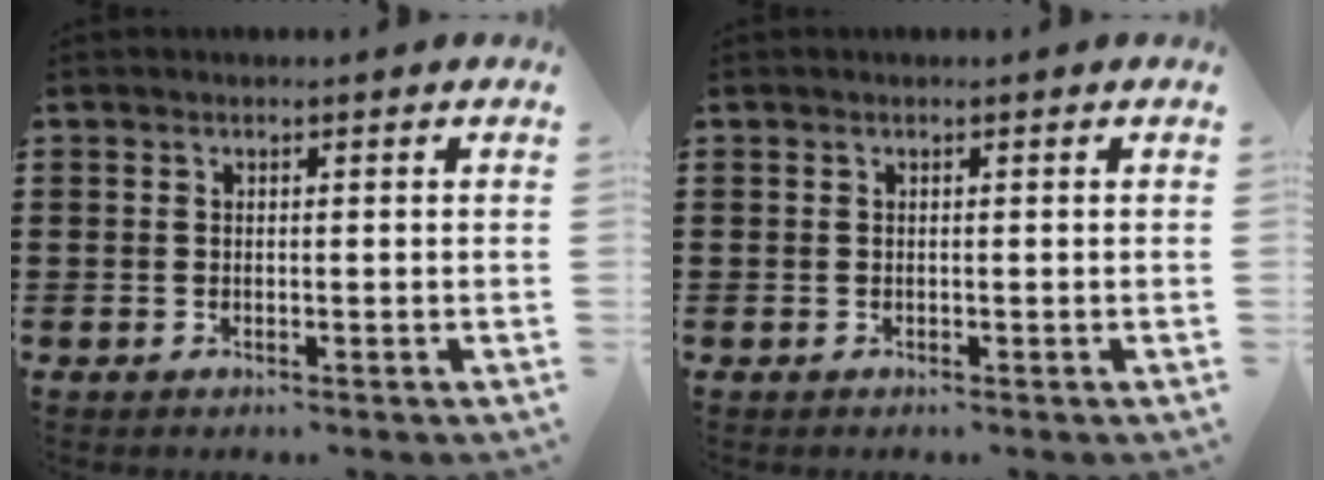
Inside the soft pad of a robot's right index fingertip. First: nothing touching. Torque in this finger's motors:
{"motor_torque": [0.32, 0.32, 0.00, 0.00]}